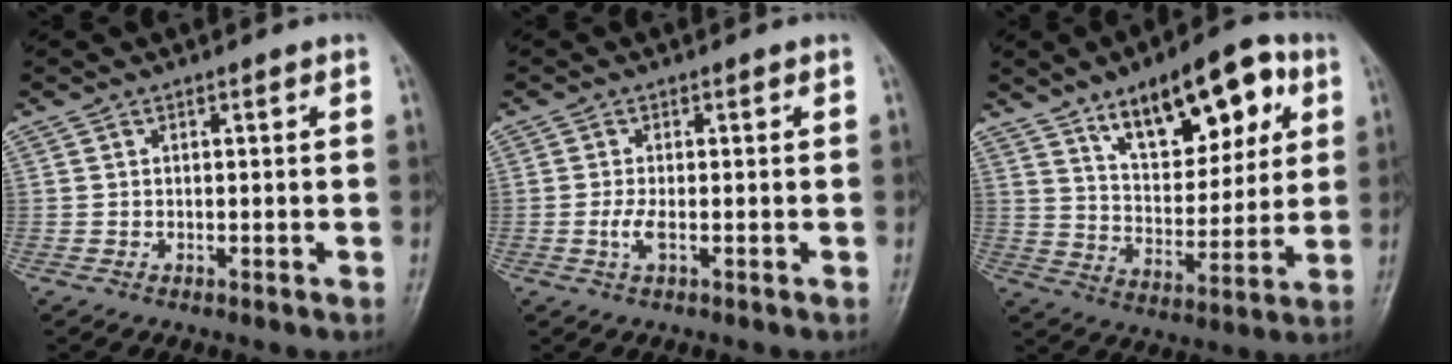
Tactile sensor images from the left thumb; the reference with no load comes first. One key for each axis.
{"total": 2.6, "fx": -0.6, "fy": 0.8, "fz": 2.5, "tx": -0.061, "ty": 0.002, "tz": -0.012}
{"total": 19.1, "fx": 9.3, "fy": 8.9, "fz": 14.1, "tx": -0.157, "ty": -0.029, "tz": 0.148}